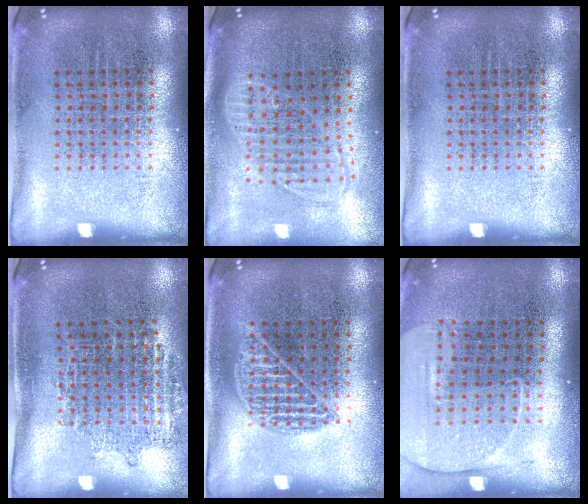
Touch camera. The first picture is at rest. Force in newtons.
{"total": 1.8, "press": 1.4, "slide": 1.0}
{"total": 0.0}
{"total": 1.0, "press": 0.9, "slide": 0.4}
{"total": 0.9, "press": 0.9, "slide": 0.0}
{"total": 1.4, "press": 1.3, "slide": 0.4}